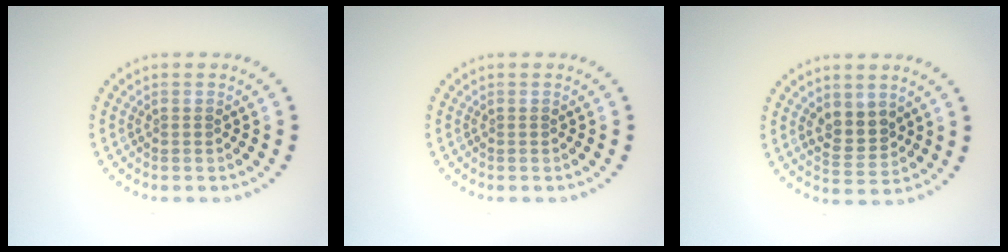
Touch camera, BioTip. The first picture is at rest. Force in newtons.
{"total": 0.0}
{"total": 2.8, "press": 2.6, "slide": 1.1}